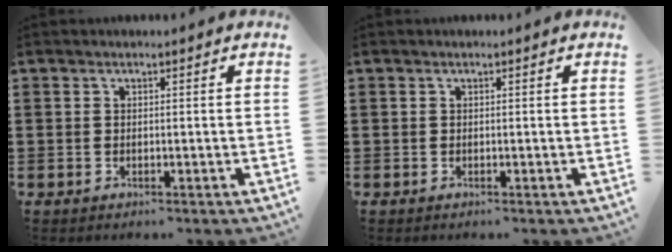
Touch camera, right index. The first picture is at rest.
{"total": 0.0}